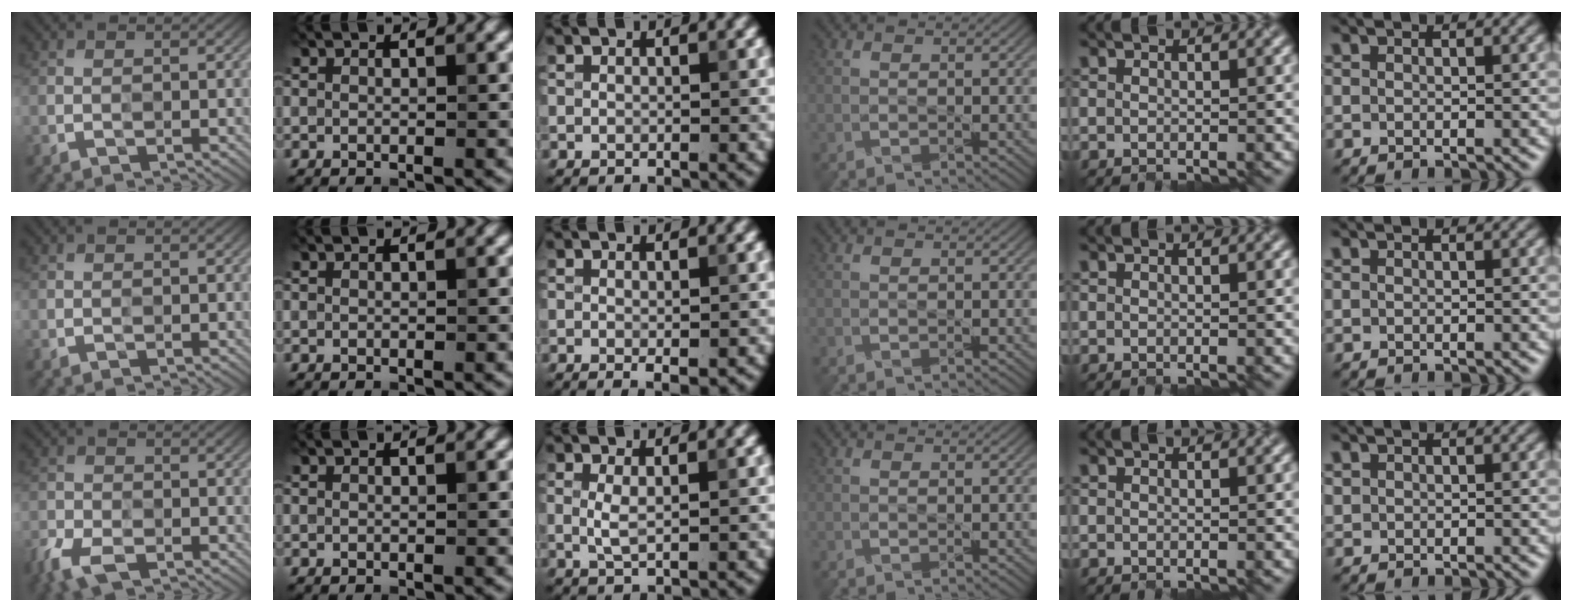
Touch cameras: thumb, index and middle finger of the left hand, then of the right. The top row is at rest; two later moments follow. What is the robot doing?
{"motion": "close", "object": "egg carton"}